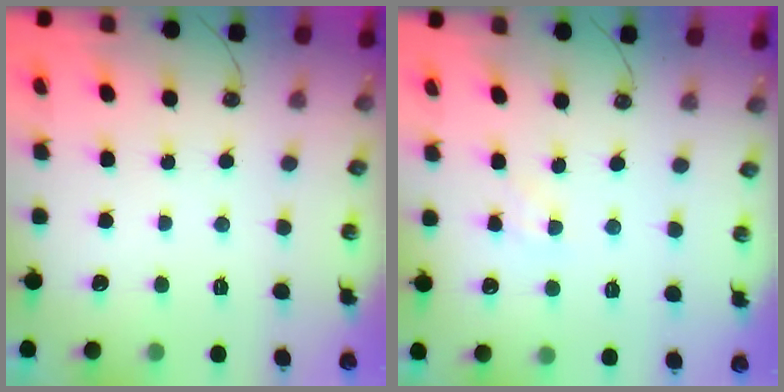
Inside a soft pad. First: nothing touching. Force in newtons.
{"total": 2.7, "press": 2.6, "slide": 0.5}